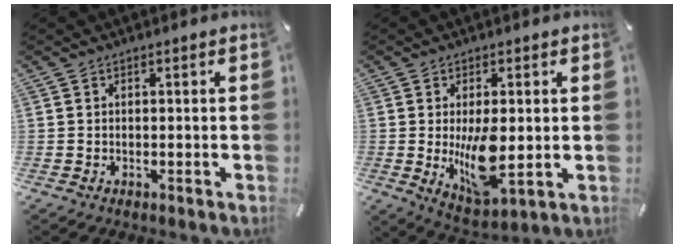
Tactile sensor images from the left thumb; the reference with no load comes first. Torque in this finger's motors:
{"motor_torque": [0.81, 1.15, 0.43, 0.36, 0.14]}